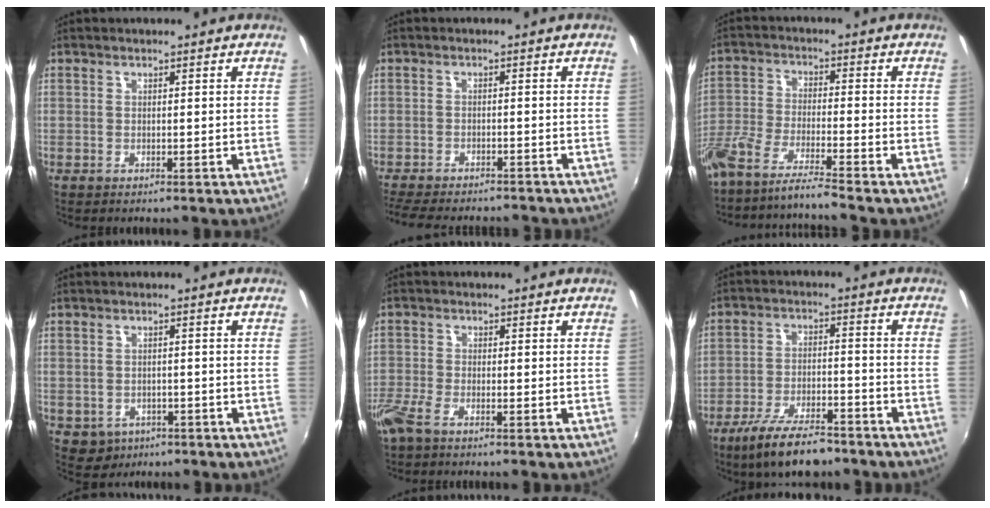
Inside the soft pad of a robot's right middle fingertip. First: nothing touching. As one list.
[{"total": 12.1, "force": [-10.7, 2.7, 4.9], "torque": [-0.116, -0.020, -0.161]}, {"total": 8.9, "force": [-7.7, -1.0, 4.3], "torque": [-0.092, -0.019, -0.146]}, {"total": 4.6, "force": [-2.0, 3.9, 1.5], "torque": [-0.041, -0.004, -0.018]}, {"total": 4.1, "force": [-3.0, 1.0, 2.6], "torque": [-0.069, -0.009, -0.064]}, {"total": 12.7, "force": [-9.8, 3.8, 7.1], "torque": [-0.153, -0.019, -0.165]}]